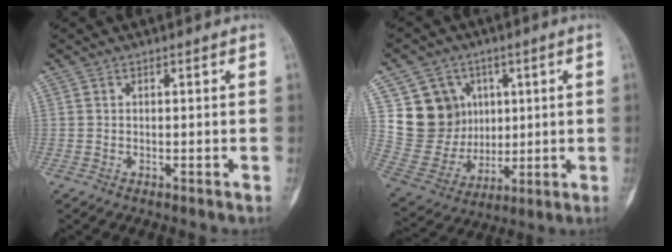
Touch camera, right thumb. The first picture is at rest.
{"total": 14.6, "force": [4.7, 12.8, 5.2], "torque": [-0.057, -0.007, 0.106]}